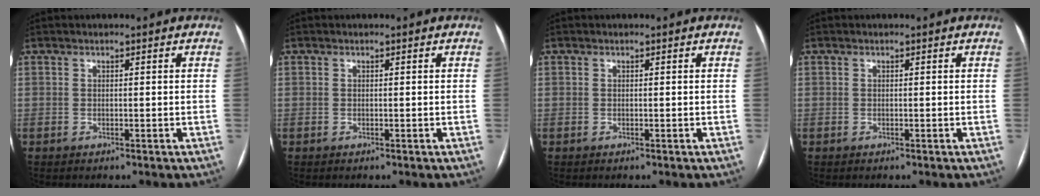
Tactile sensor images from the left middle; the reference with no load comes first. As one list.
[{"total": 0.0}, {"total": 0.0}, {"total": 0.0}]